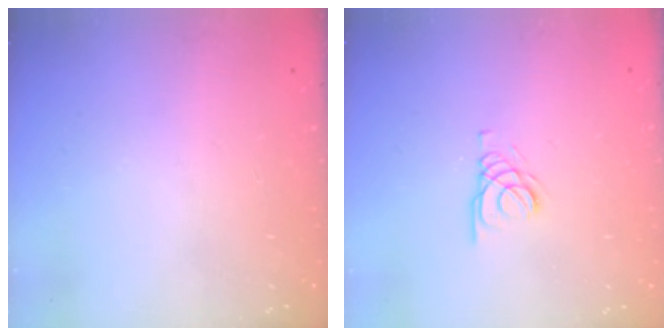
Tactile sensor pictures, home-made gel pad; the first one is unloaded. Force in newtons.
{"total": 1.6, "press": 1.6, "slide": 0.2}